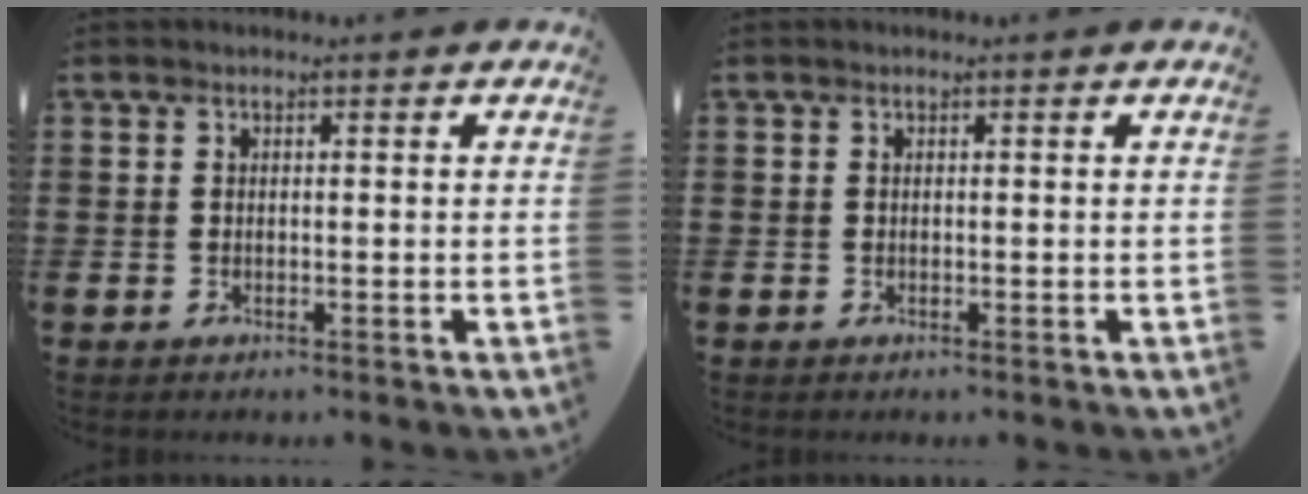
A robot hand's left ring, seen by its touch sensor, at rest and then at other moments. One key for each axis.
{"total": 0.0}